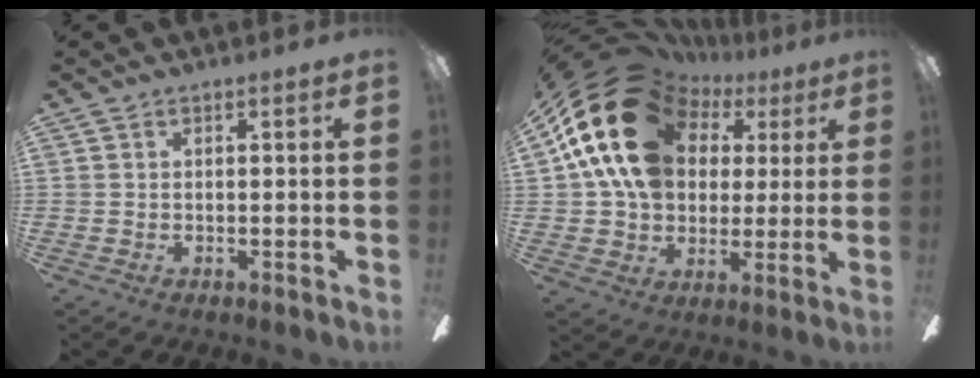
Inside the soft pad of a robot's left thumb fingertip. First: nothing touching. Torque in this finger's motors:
{"motor_torque": [2.18, 2.84, 1.45, -1.32, 0.57]}